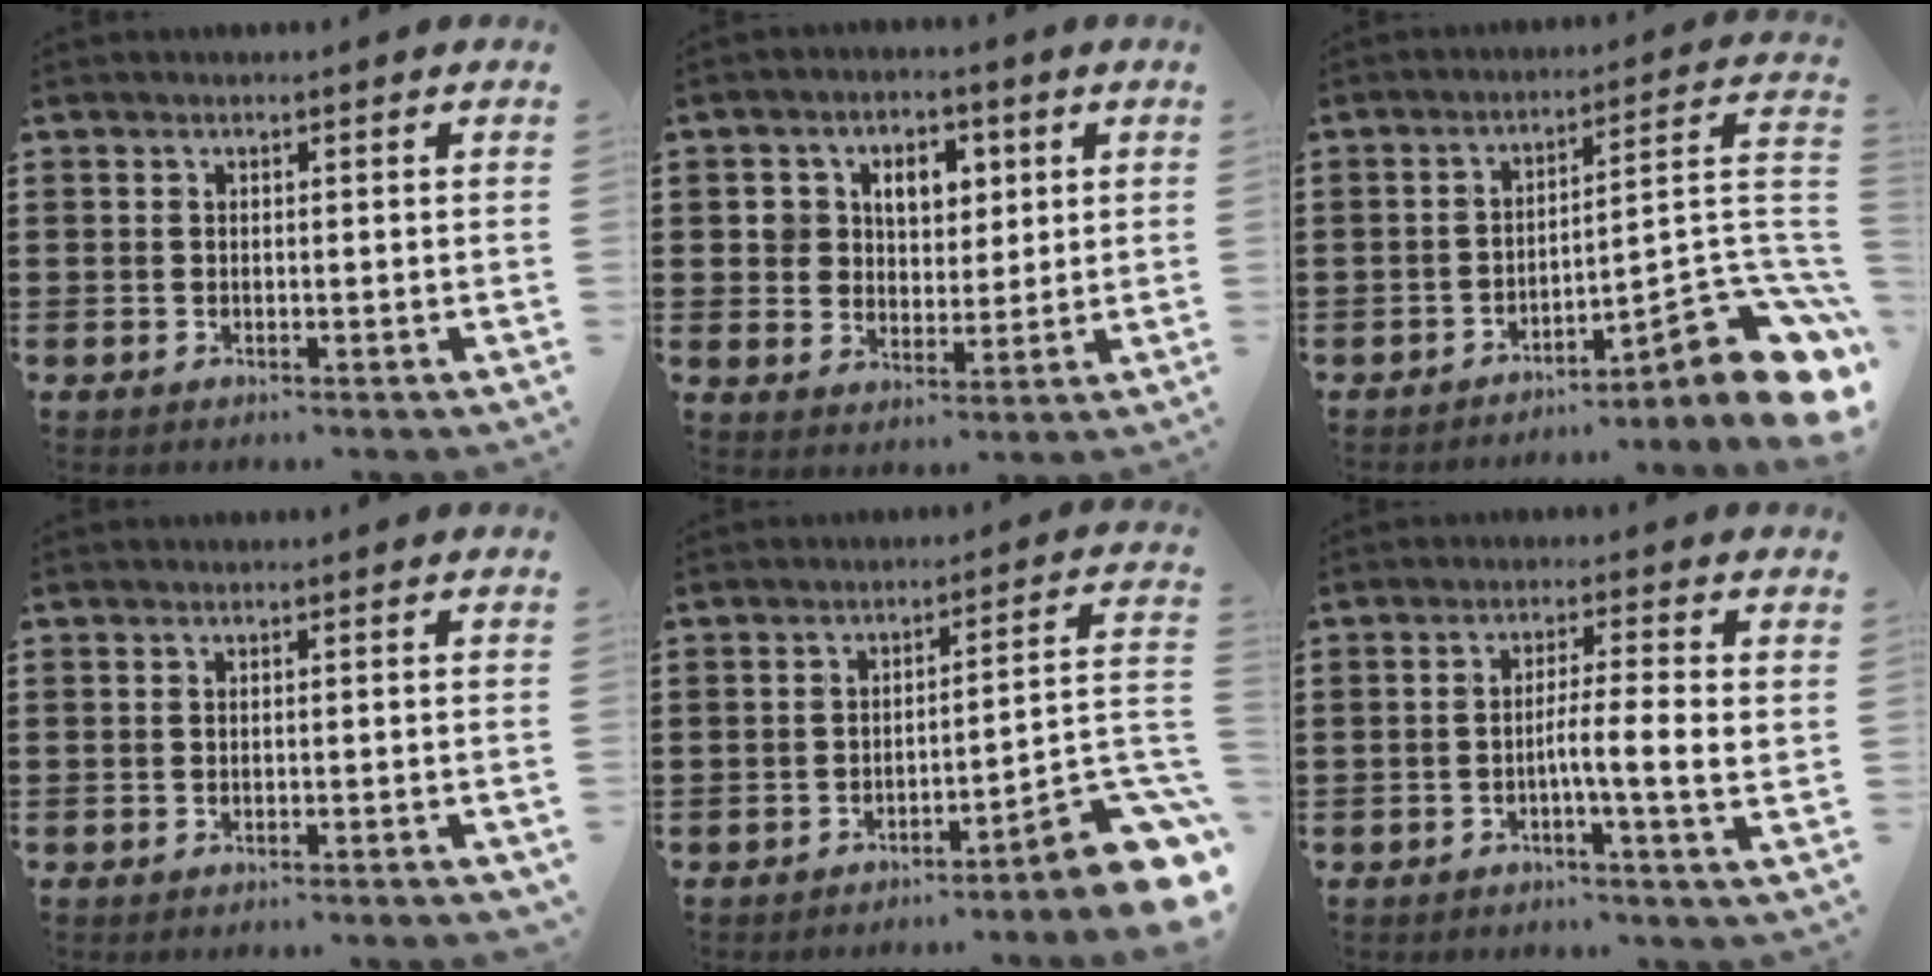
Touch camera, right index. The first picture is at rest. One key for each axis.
{"total": 6.0, "fx": 2.1, "fy": 4.8, "fz": 2.9, "tx": -0.070, "ty": 0.017, "tz": 0.032}
{"total": 8.1, "fx": -4.5, "fy": 2.4, "fz": 6.3, "tx": -0.076, "ty": -0.014, "tz": -0.087}
{"total": 1.0, "fx": -0.9, "fy": -0.1, "fz": 0.4, "tx": -0.008, "ty": -0.001, "tz": -0.017}
{"total": 6.5, "fx": -4.2, "fy": 0.8, "fz": 4.9, "tx": -0.060, "ty": -0.018, "tz": -0.082}
{"total": 5.4, "fx": -1.1, "fy": 0.0, "fz": 5.2, "tx": -0.091, "ty": -0.006, "tz": -0.022}